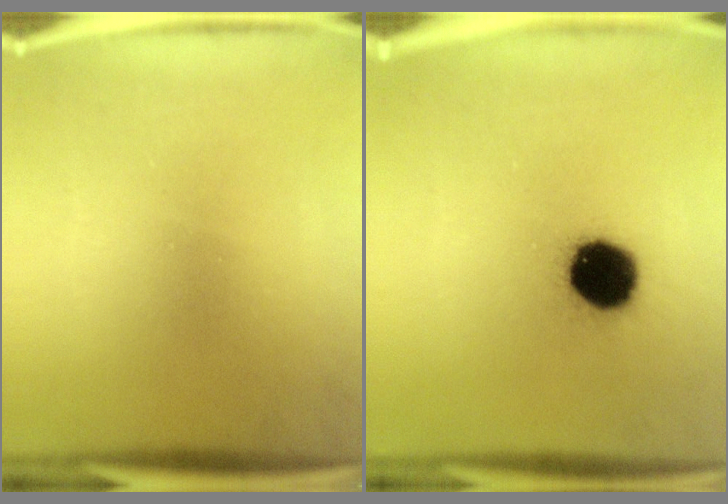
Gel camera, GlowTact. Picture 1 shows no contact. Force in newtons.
{"total": 14.6}